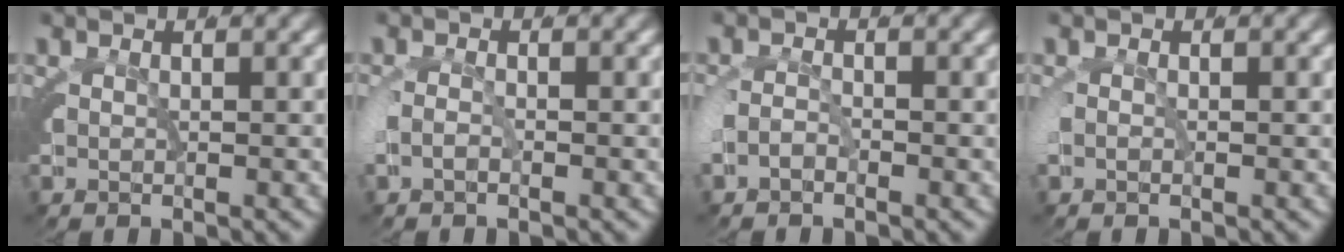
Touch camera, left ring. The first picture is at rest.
{"total": 1.7, "force": [-1.0, 1.4, 0.4], "torque": [-0.029, -0.006, -0.018]}
{"total": 2.3, "force": [-1.4, 1.7, 0.1], "torque": [-0.024, -0.007, -0.026]}
{"total": 1.0, "force": [-0.5, 0.9, 0.2], "torque": [-0.022, -0.007, -0.006]}